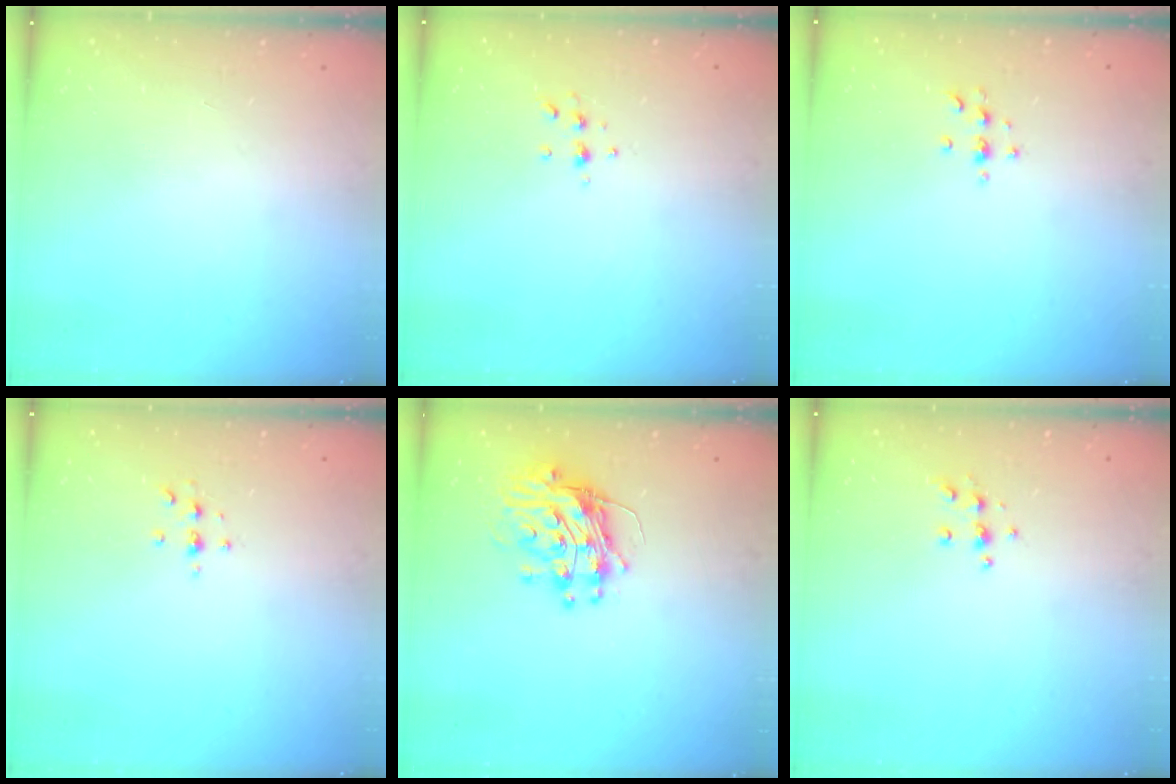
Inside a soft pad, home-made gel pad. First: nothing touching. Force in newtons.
{"total": 5.4, "press": 5.4, "slide": 0.7}
{"total": 3.4, "press": 3.4, "slide": 0.4}
{"total": 3.0, "press": 3.0, "slide": 0.3}
{"total": 12.0, "press": 11.9, "slide": 1.2}
{"total": 5.6, "press": 5.6, "slide": 0.6}